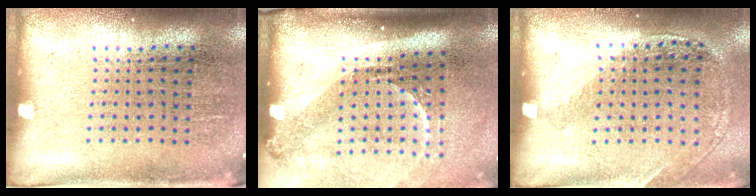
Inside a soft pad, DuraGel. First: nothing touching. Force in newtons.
{"total": 2.2, "press": 1.5, "slide": 1.6}
{"total": 1.1, "press": 1.1, "slide": 0.4}